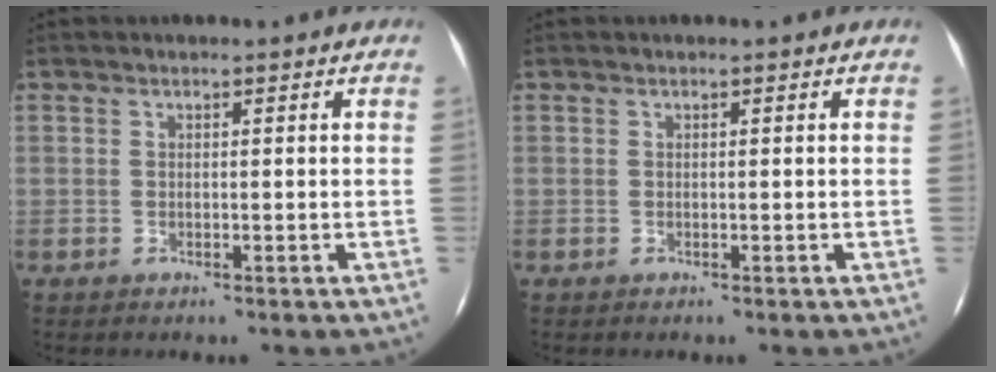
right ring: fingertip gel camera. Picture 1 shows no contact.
{"total": 0.0}